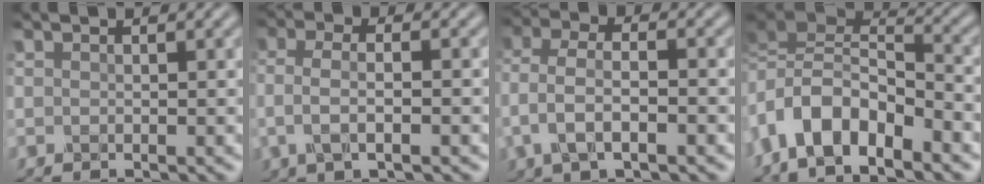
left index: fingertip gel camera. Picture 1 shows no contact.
{"total": 3.6, "force": [-0.6, 1.3, 3.3], "torque": [-0.072, 0.005, -0.016]}
{"total": 4.7, "force": [-1.3, 2.3, 3.9], "torque": [-0.087, 0.008, -0.030]}
{"total": 8.3, "force": [-3.5, 3.9, 6.5], "torque": [-0.112, 0.013, -0.078]}